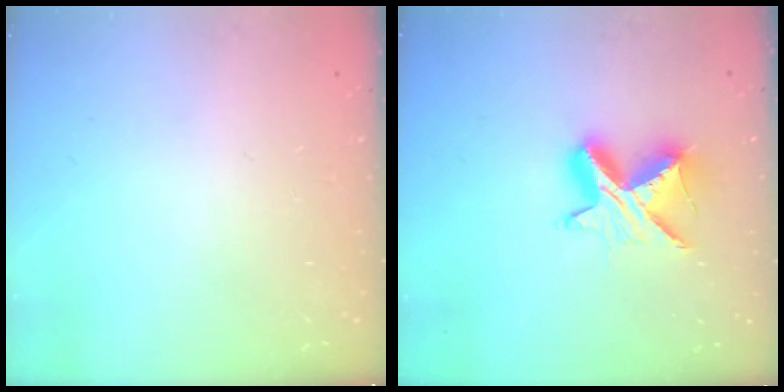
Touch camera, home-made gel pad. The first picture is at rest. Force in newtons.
{"total": 10.6, "press": 10.6, "slide": 0.7}